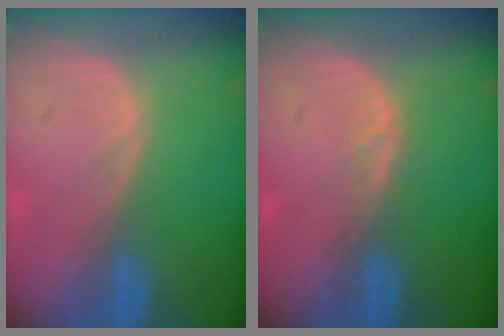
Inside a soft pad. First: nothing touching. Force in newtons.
{"total": 1.7, "press": 1.7, "slide": 0.1}